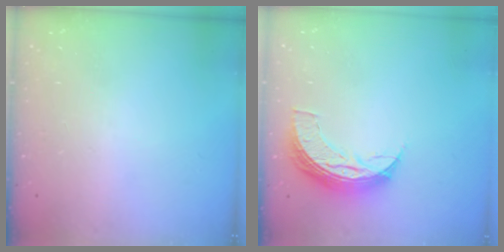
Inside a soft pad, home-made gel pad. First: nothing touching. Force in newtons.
{"total": 9.9, "press": 9.8, "slide": 0.6}